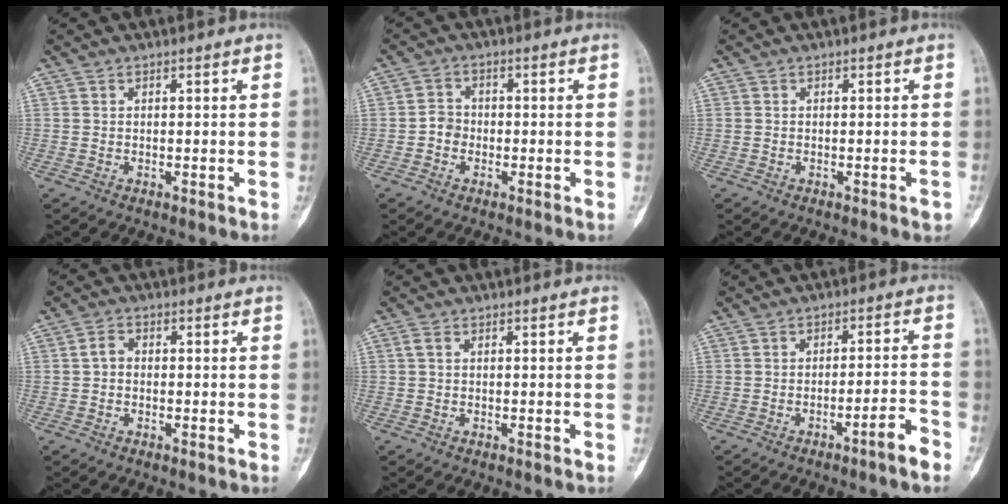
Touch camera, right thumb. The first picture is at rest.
{"total": 3.3, "force": [-1.0, 2.8, 1.4], "torque": [-0.008, 0.012, -0.025]}
{"total": 1.0, "force": [-0.6, 0.3, 0.8], "torque": [-0.007, 0.002, -0.007]}
{"total": 2.2, "force": [-0.4, 1.7, 1.4], "torque": [-0.018, 0.010, -0.014]}
{"total": 1.0, "force": [0.0, 0.6, 0.8], "torque": [-0.014, 0.002, -0.004]}
{"total": 5.8, "force": [-3.8, 0.3, 4.4], "torque": [-0.066, 0.037, -0.056]}